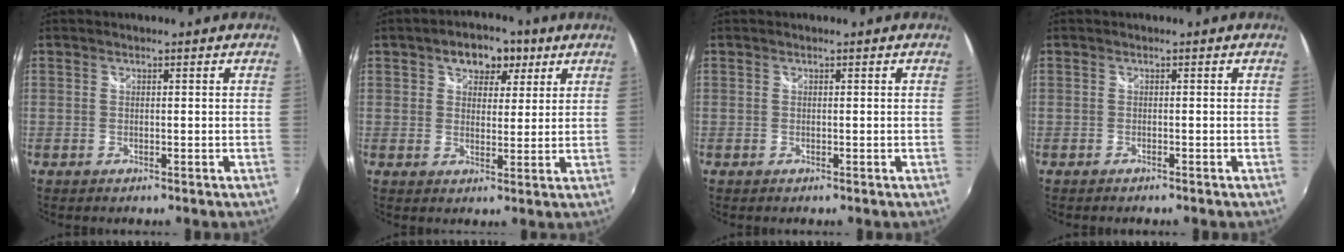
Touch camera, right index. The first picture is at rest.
{"total": 7.7, "force": [3.9, 5.1, 4.2], "torque": [-0.062, 0.018, 0.056]}
{"total": 0.0}
{"total": 0.9, "force": [-0.8, 0.3, 0.3], "torque": [-0.010, -0.004, -0.014]}